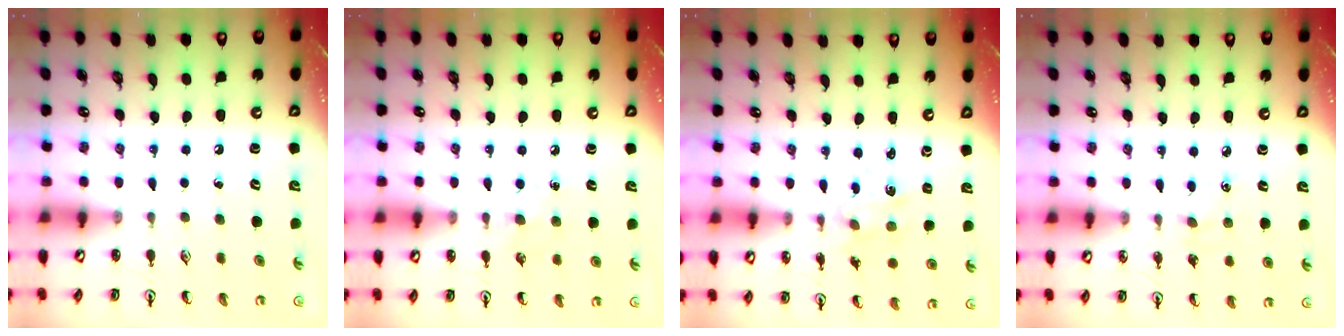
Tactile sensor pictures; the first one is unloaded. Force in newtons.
{"total": 5.5, "press": 5.5, "slide": 0.4}
{"total": 1.9, "press": 1.9, "slide": 0.2}
{"total": 4.7, "press": 4.7, "slide": 0.6}